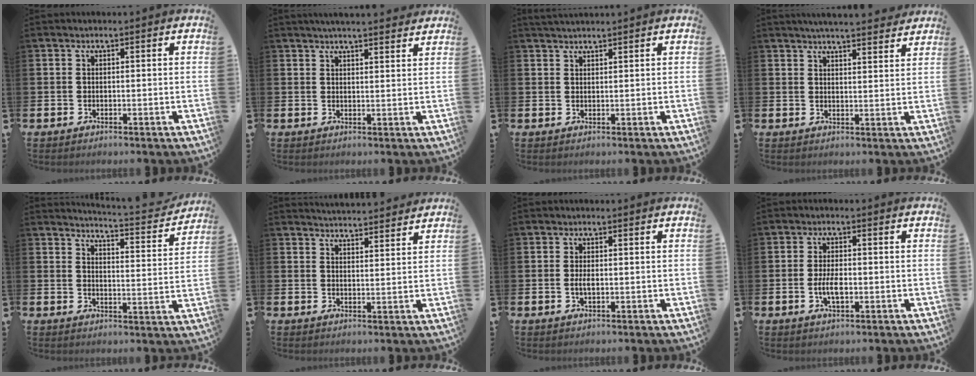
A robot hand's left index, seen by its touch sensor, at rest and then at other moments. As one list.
[{"total": 3.6, "force": [3.5, -0.1, 0.7], "torque": [-0.015, -0.014, 0.063]}, {"total": 1.6, "force": [1.6, 0.1, 0.2], "torque": [-0.005, 0.000, 0.029]}, {"total": 4.6, "force": [4.5, -0.1, 0.8], "torque": [-0.018, -0.022, 0.081]}, {"total": 4.2, "force": [4.2, -0.3, 0.5], "torque": [-0.010, -0.045, 0.064]}, {"total": 4.1, "force": [4.1, 0.0, -0.1], "torque": [0.000, -0.027, 0.074]}, {"total": 1.6, "force": [-0.1, 0.7, 1.4], "torque": [-0.020, -0.001, -0.004]}, {"total": 3.4, "force": [-0.6, 1.4, 3.0], "torque": [-0.046, -0.007, -0.016]}]